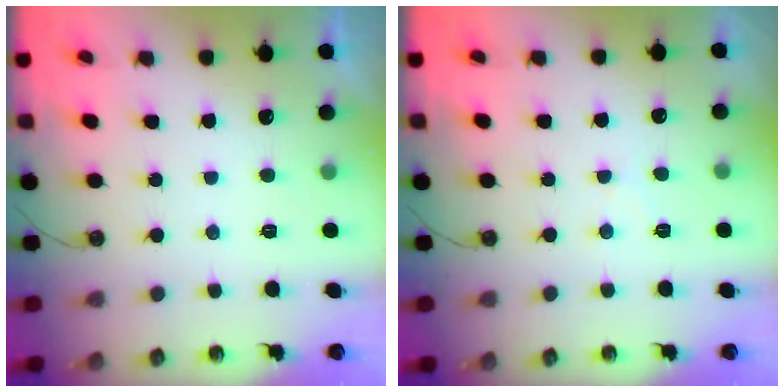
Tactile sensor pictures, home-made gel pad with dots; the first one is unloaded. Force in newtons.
{"total": 3.6, "press": 3.6, "slide": 0.6}